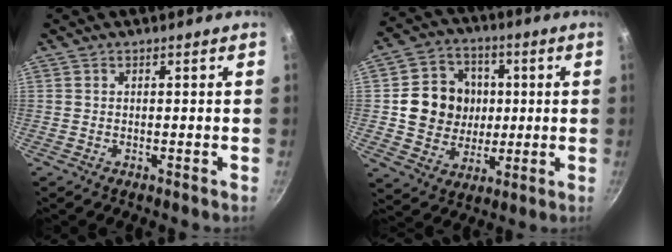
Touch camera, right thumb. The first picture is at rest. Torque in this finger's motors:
{"motor_torque": [0.08, 0.02, 0.74, -0.56, -0.01]}